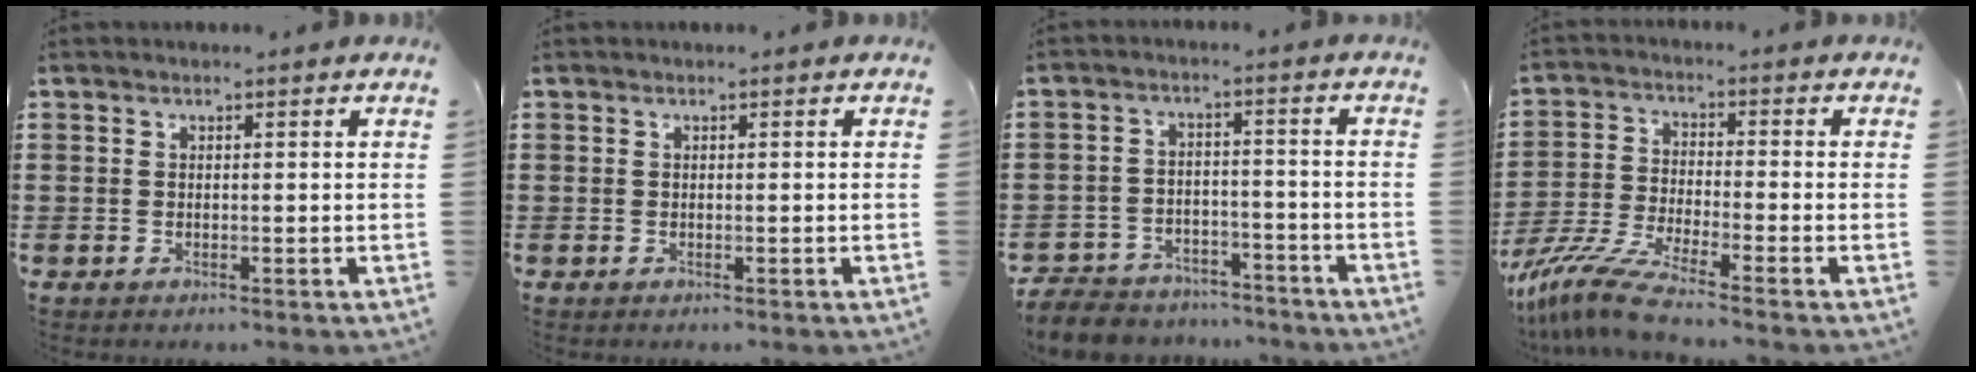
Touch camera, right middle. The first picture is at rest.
{"total": 0.0}
{"total": 6.0, "force": [-5.8, 1.4, 0.5], "torque": [-0.024, 0.009, -0.120]}
{"total": 8.3, "force": [-6.8, 0.5, 4.7], "torque": [-0.116, -0.013, -0.138]}